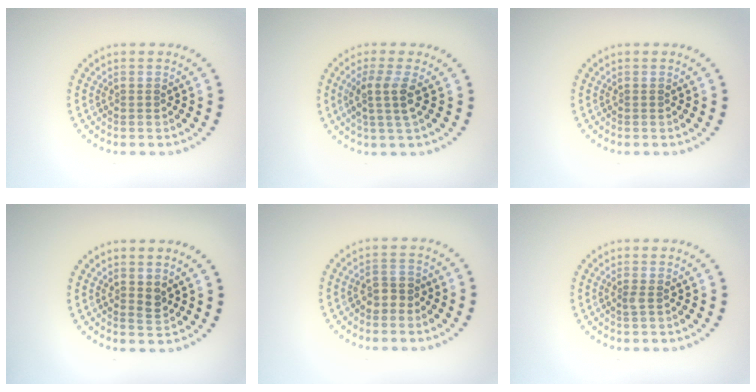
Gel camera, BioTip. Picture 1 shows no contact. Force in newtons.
{"total": 2.7, "press": 2.1, "slide": 1.6}
{"total": 0.0}
{"total": 1.0, "press": 1.0, "slide": 0.3}
{"total": 1.7, "press": 1.6, "slide": 0.7}
{"total": 0.6, "press": 0.5, "slide": 0.3}